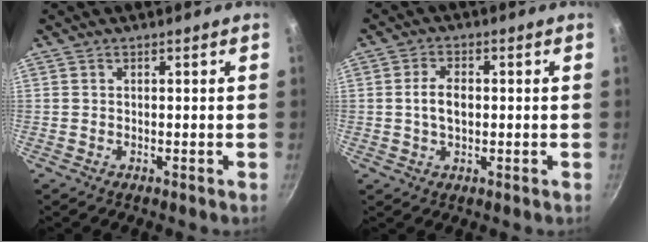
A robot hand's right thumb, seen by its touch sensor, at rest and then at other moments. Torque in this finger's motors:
{"motor_torque": [-0.29, 0.37, 0.39, 0.16, 0.01]}